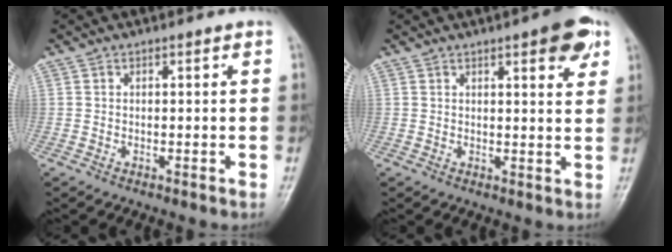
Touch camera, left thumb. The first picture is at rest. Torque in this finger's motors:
{"motor_torque": [1.00, 0.76, 0.55, -0.70, 0.01]}